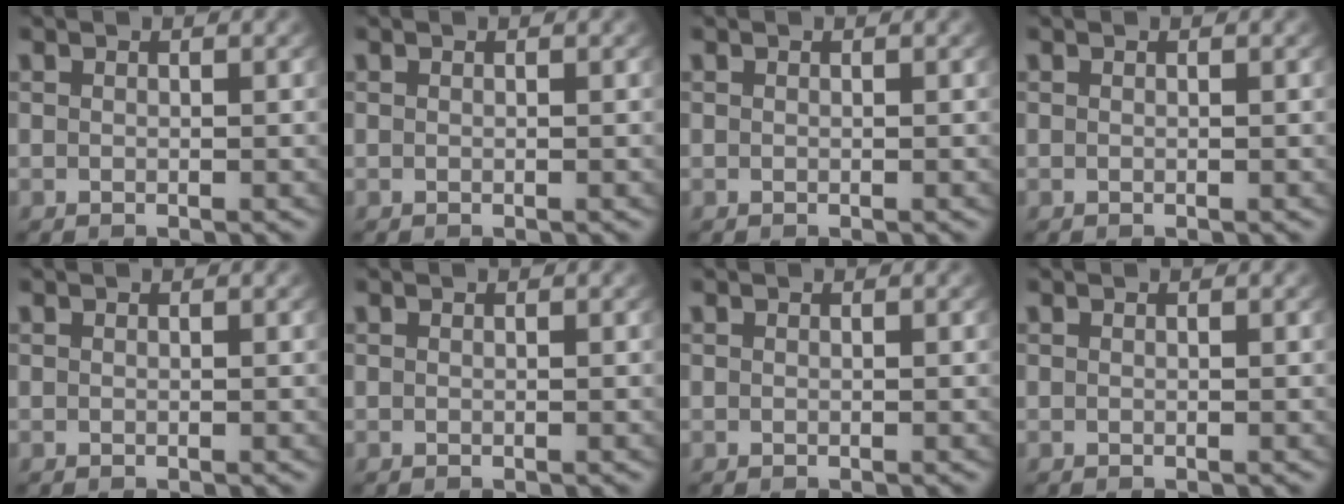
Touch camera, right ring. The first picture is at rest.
{"total": 0.0}
{"total": 0.0}
{"total": 0.0}
{"total": 0.0}
{"total": 0.0}
{"total": 0.0}
{"total": 0.0}